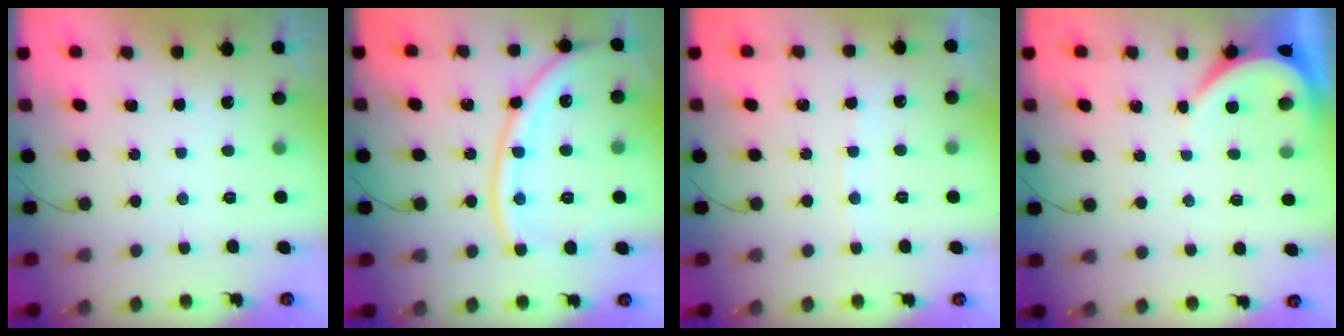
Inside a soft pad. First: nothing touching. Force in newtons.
{"total": 14.5, "press": 14.4, "slide": 1.7}
{"total": 4.9, "press": 4.8, "slide": 0.7}
{"total": 3.9, "press": 3.9, "slide": 0.6}